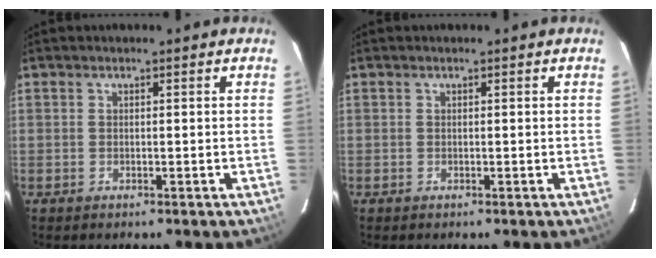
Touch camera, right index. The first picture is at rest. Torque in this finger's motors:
{"motor_torque": [0.00, 0.00, 0.02, 0.00]}